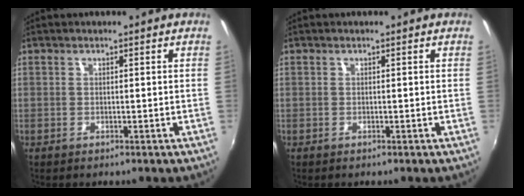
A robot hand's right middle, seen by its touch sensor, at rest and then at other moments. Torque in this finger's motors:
{"motor_torque": [1.02, -0.63, 0.04, -0.03]}